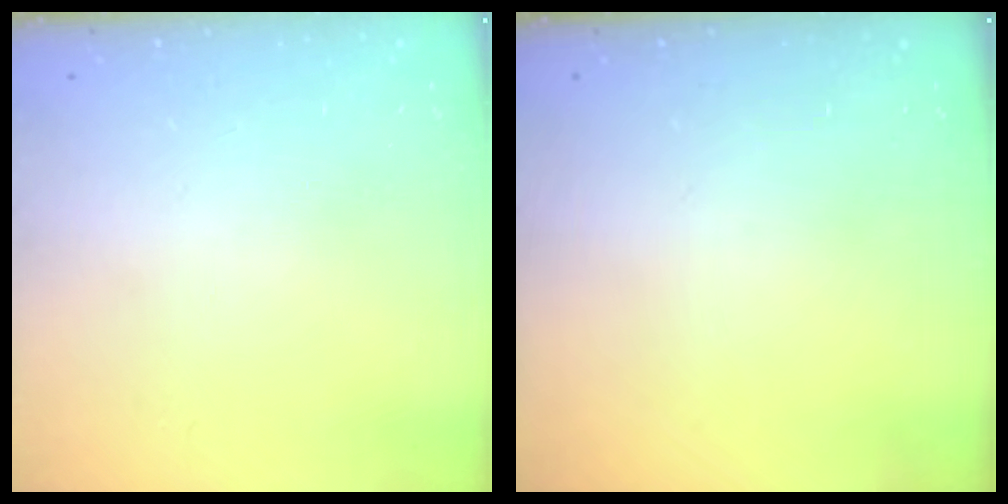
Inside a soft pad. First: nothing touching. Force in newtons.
{"total": 0.0}